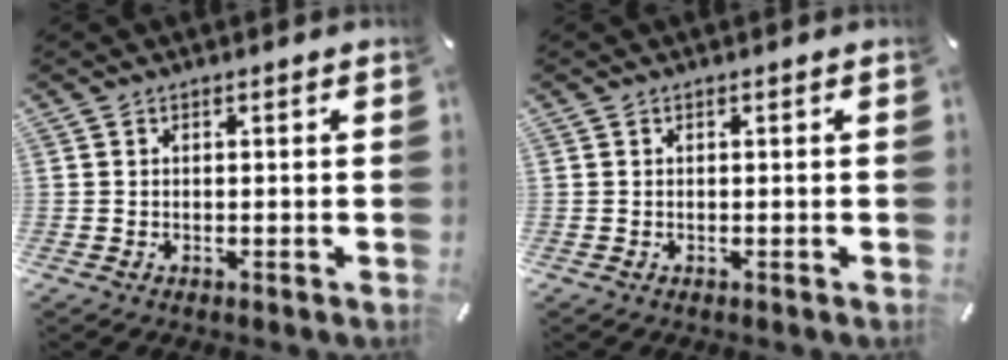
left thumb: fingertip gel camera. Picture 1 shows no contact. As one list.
[{"total": 0.0}]